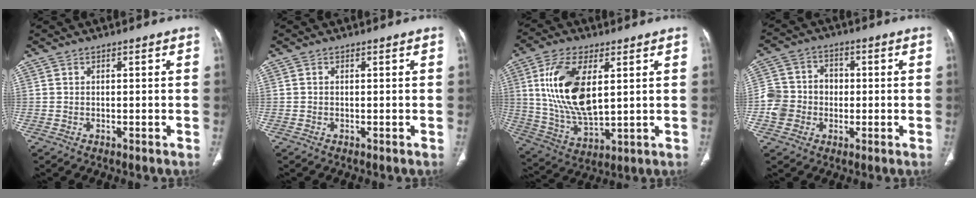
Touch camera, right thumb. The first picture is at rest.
{"total": 0.0}
{"total": 16.3, "force": [3.9, 7.8, 13.8], "torque": [-0.271, -0.019, 0.084]}
{"total": 8.8, "force": [-1.6, 8.0, 3.4], "torque": [-0.041, 0.031, -0.034]}